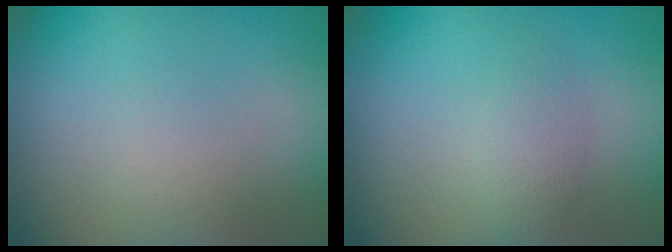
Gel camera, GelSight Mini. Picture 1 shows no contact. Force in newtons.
{"total": 1.5, "press": 1.5, "slide": 0.0}